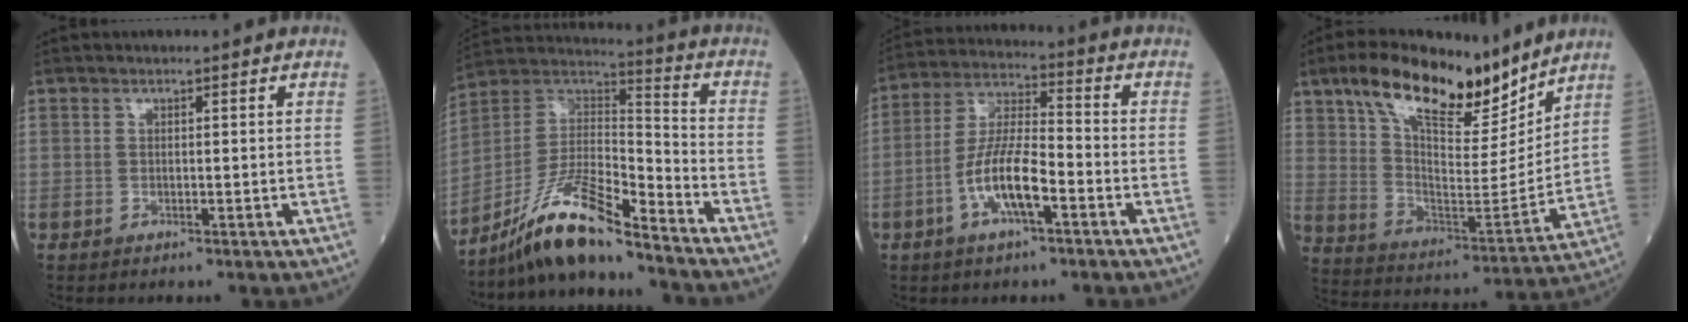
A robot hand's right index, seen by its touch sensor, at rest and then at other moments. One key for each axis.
{"total": 14.0, "fx": -11.2, "fy": 1.3, "fz": 8.3, "tx": -0.159, "ty": 0.010, "tz": -0.203}
{"total": 10.2, "fx": -3.8, "fy": 2.5, "fz": 9.2, "tx": -0.185, "ty": 0.007, "tz": -0.074}
{"total": 18.3, "fx": 13.1, "fy": 5.6, "fz": 11.5, "tx": -0.204, "ty": 0.002, "tz": 0.234}